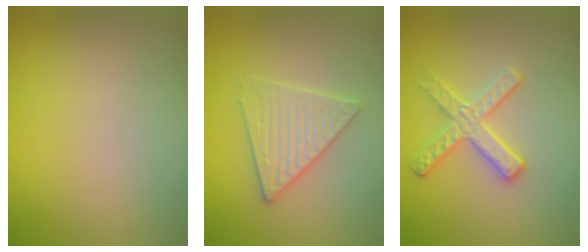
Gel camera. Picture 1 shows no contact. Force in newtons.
{"total": 3.2, "press": 3.2, "slide": 0.6}
{"total": 2.8, "press": 2.7, "slide": 0.7}